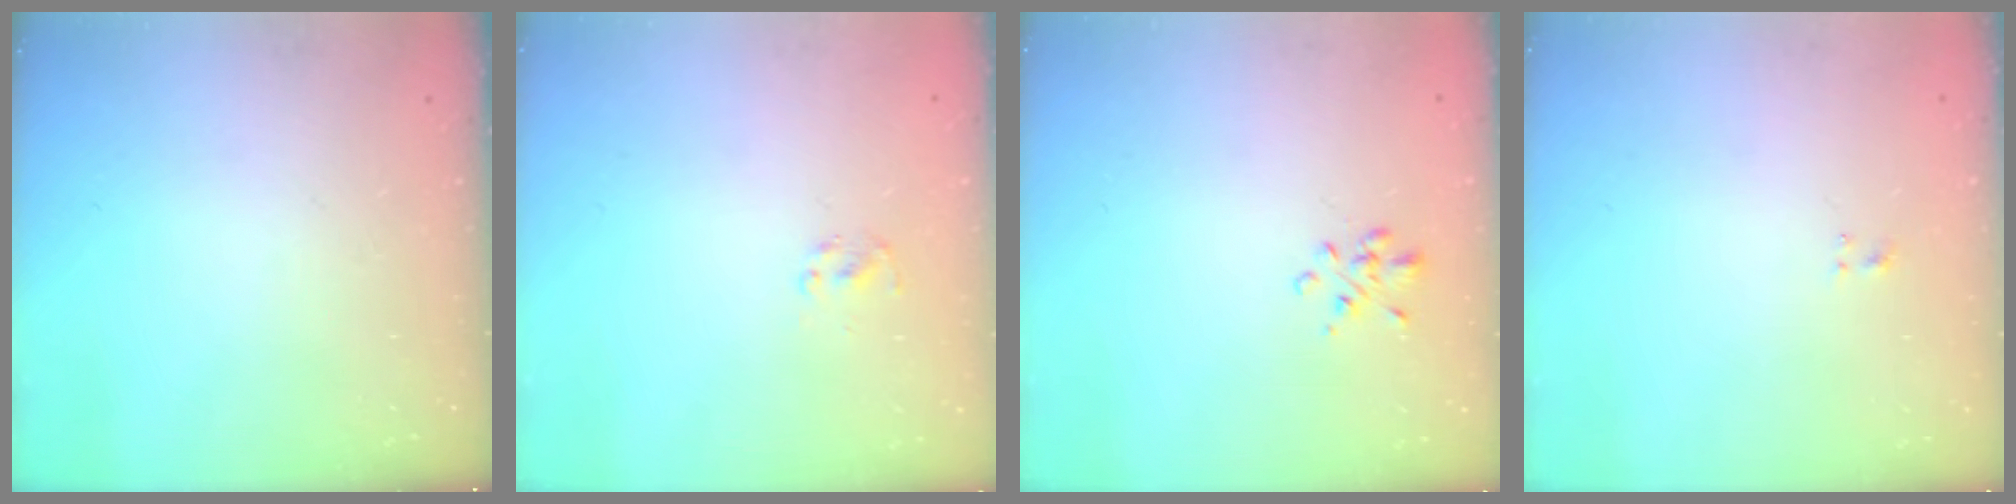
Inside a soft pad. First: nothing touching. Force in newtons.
{"total": 2.1, "press": 1.9, "slide": 0.9}
{"total": 1.4, "press": 1.3, "slide": 0.6}
{"total": 0.9, "press": 0.5, "slide": 0.7}